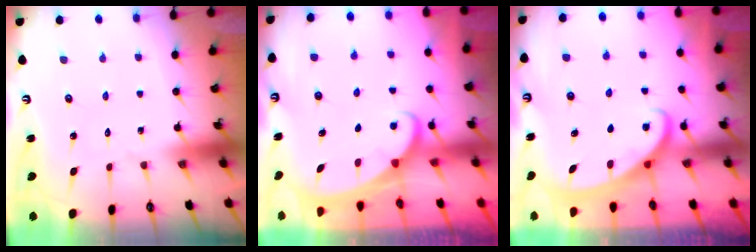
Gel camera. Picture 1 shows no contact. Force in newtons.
{"total": 2.1, "press": 2.0, "slide": 0.3}
{"total": 2.5, "press": 2.5, "slide": 0.3}